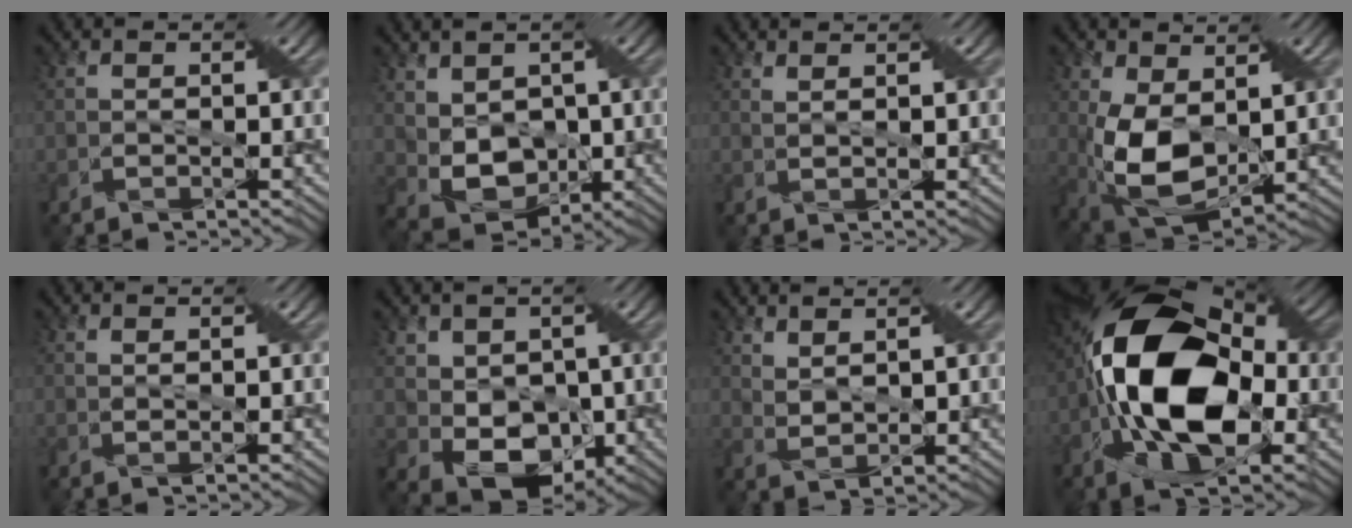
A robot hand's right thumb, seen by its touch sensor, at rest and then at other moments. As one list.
[{"total": 6.8, "force": [1.3, 5.0, 4.5], "torque": [-0.109, -0.017, 0.029]}, {"total": 2.1, "force": [1.5, -0.1, 1.5], "torque": [-0.031, 0.007, 0.032]}, {"total": 9.9, "force": [0.7, 5.8, 8.0], "torque": [-0.195, -0.010, 0.013]}, {"total": 1.2, "force": [0.6, 0.1, 1.1], "torque": [-0.018, 0.005, 0.016]}, {"total": 7.2, "force": [0.6, 5.7, 4.4], "torque": [-0.095, -0.022, 0.013]}, {"total": 3.3, "force": [2.8, 0.6, 1.6], "torque": [-0.048, 0.005, 0.061]}, {"total": 16.5, "force": [-2.0, 9.4, 13.5], "torque": [-0.269, 0.002, -0.052]}]